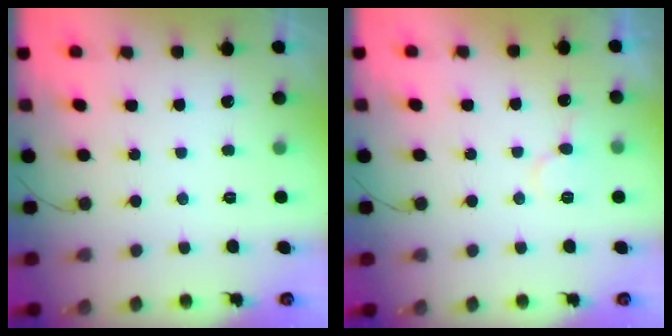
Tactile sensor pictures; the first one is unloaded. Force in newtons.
{"total": 7.6, "press": 7.6, "slide": 0.6}